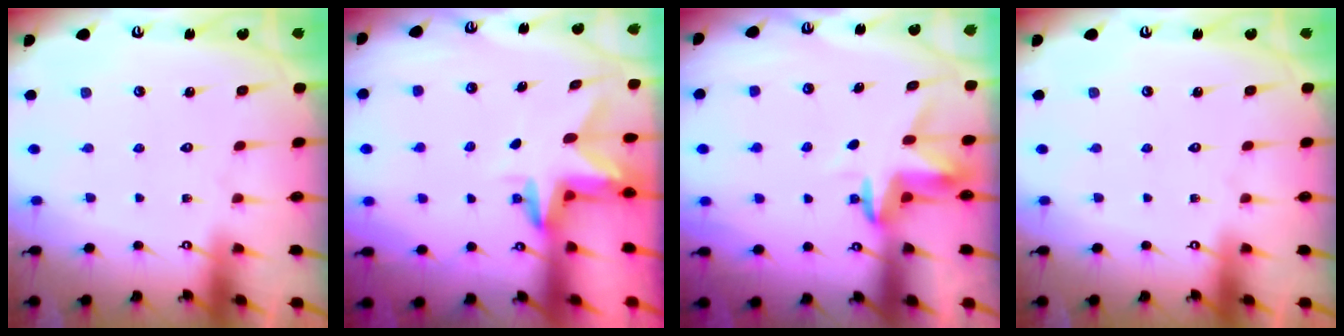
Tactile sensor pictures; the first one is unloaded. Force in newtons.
{"total": 2.9, "press": 2.9, "slide": 0.2}
{"total": 3.4, "press": 3.4, "slide": 0.2}
{"total": 0.0}